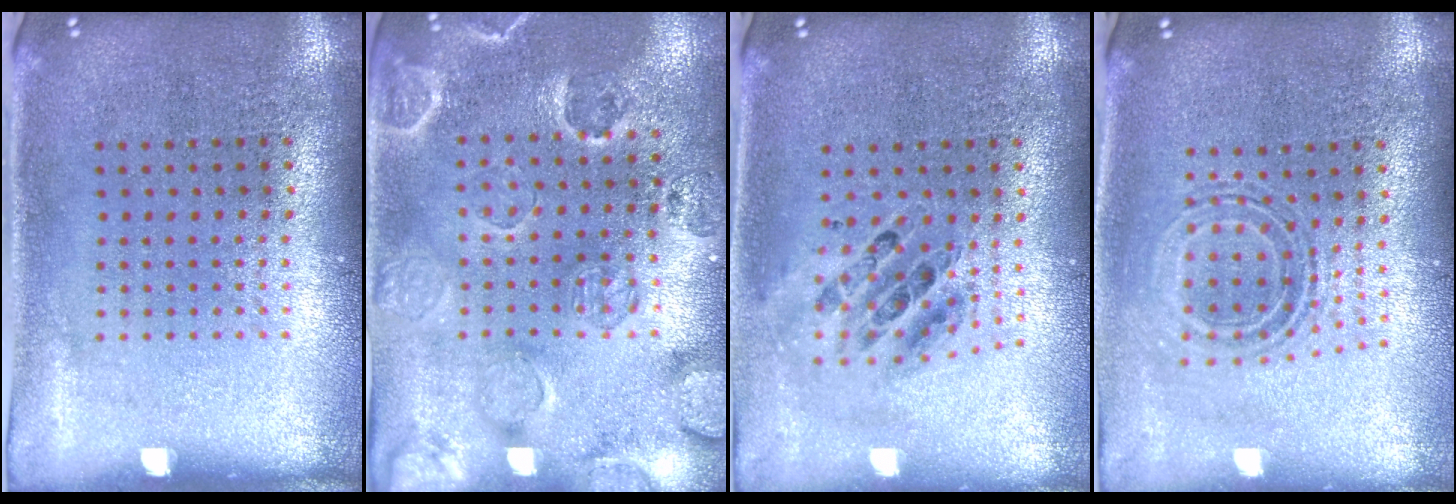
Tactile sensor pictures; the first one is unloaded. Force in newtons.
{"total": 2.4, "press": 2.1, "slide": 1.1}
{"total": 0.6, "press": 0.6, "slide": 0.1}
{"total": 0.9, "press": 0.8, "slide": 0.3}